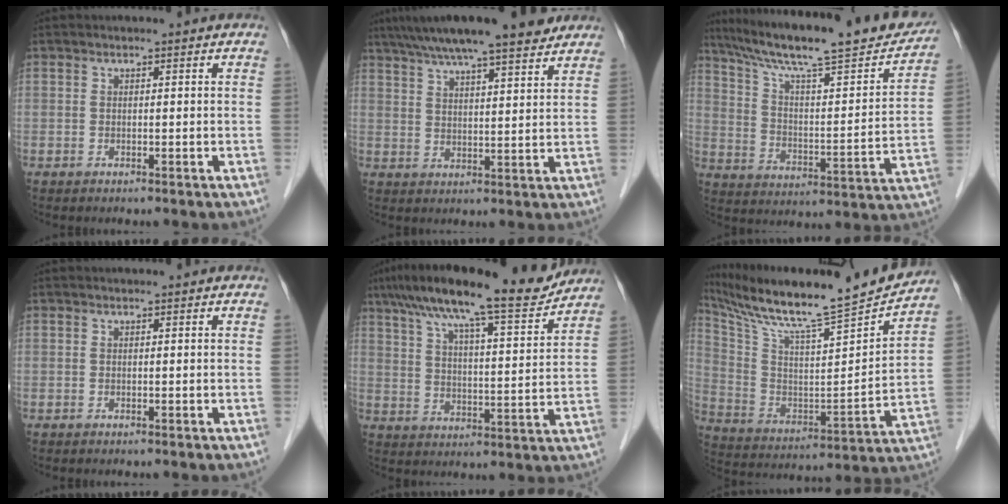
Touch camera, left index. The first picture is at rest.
{"total": 15.9, "force": [13.1, 1.6, 8.8], "torque": [-0.149, 0.029, 0.195]}
{"total": 24.7, "force": [21.1, 2.7, 12.5], "torque": [-0.207, -0.012, 0.308]}
{"total": 0.0}
{"total": 17.7, "force": [14.8, 1.5, 9.6], "torque": [-0.158, 0.014, 0.222]}
{"total": 22.1, "force": [19.8, 0.1, 9.8], "torque": [-0.183, -0.034, 0.319]}